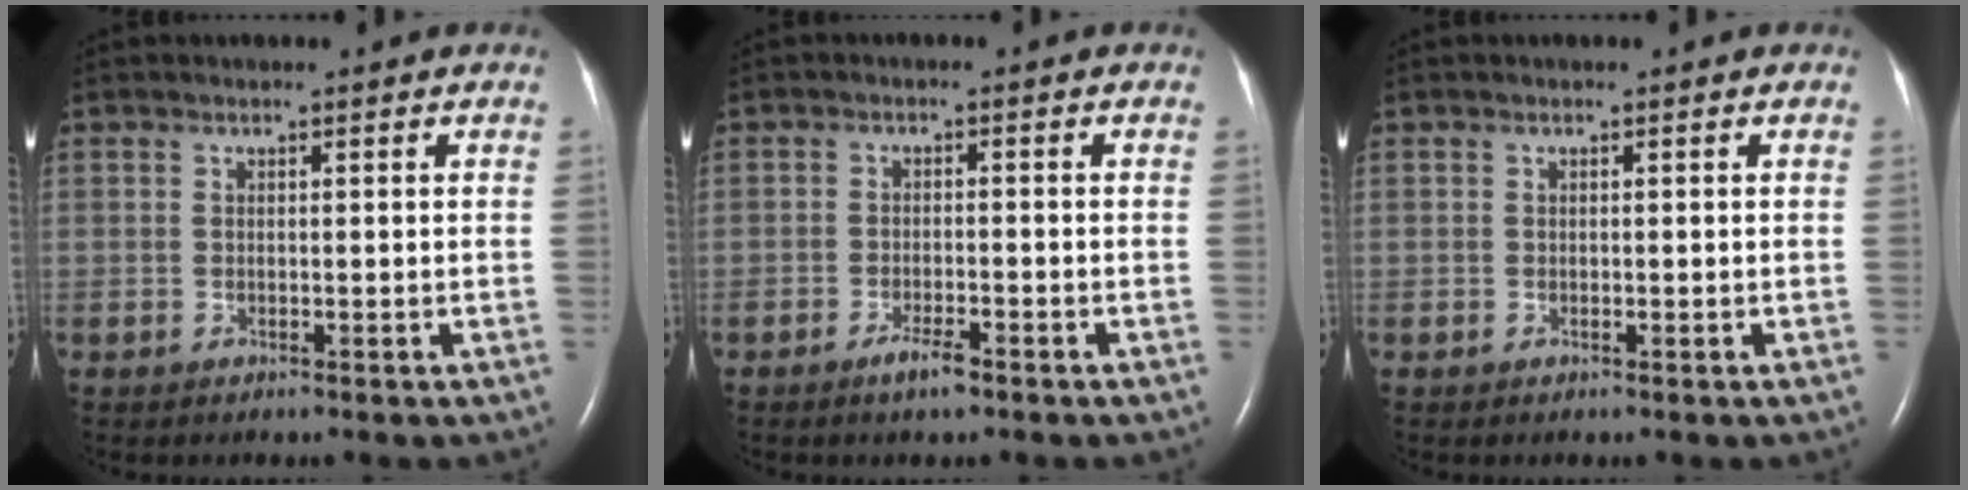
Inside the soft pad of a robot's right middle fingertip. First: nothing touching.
{"total": 2.9, "force": [-2.1, 0.5, 2.0], "torque": [-0.043, -0.002, -0.037]}
{"total": 0.0}